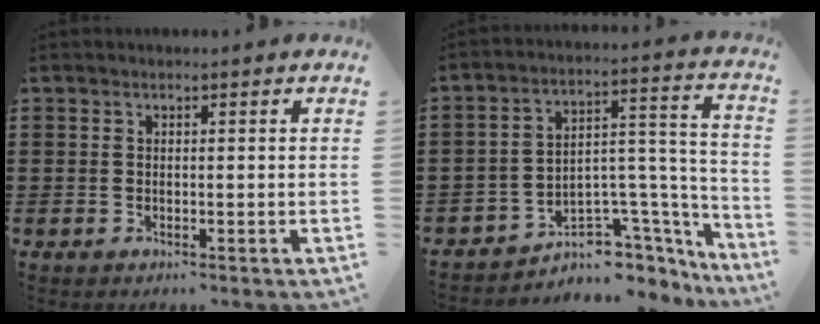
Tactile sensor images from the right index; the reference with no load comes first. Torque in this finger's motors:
{"motor_torque": [0.05, 1.18, -0.03, 0.01]}